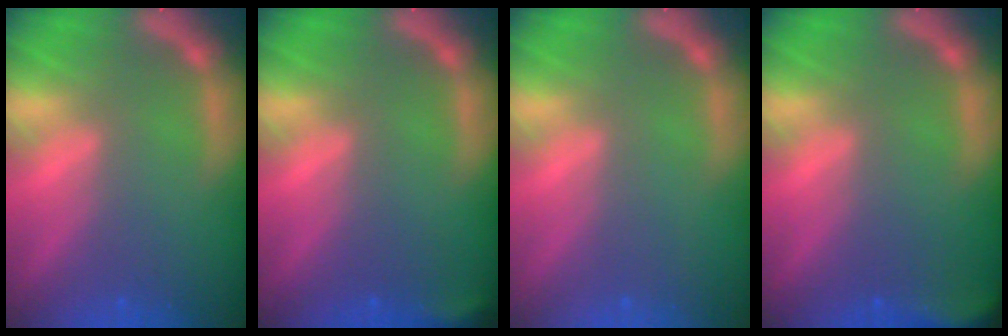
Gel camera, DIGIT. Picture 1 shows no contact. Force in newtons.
{"total": 1.9}
{"total": 0.0}
{"total": 4.4}